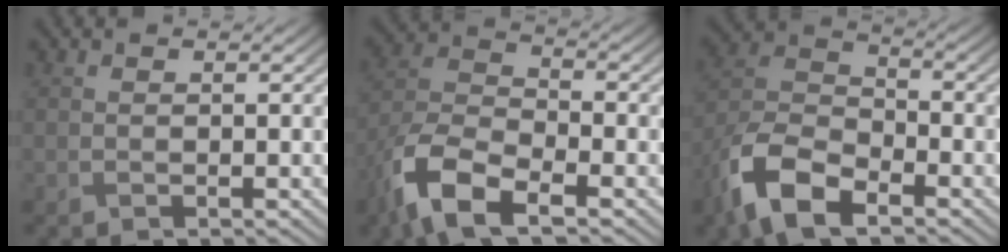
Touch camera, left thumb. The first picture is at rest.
{"total": 10.1, "force": [-6.1, 4.3, 6.9], "torque": [-0.153, -0.014, -0.135]}
{"total": 11.1, "force": [-6.7, 5.2, 7.1], "torque": [-0.159, -0.016, -0.144]}